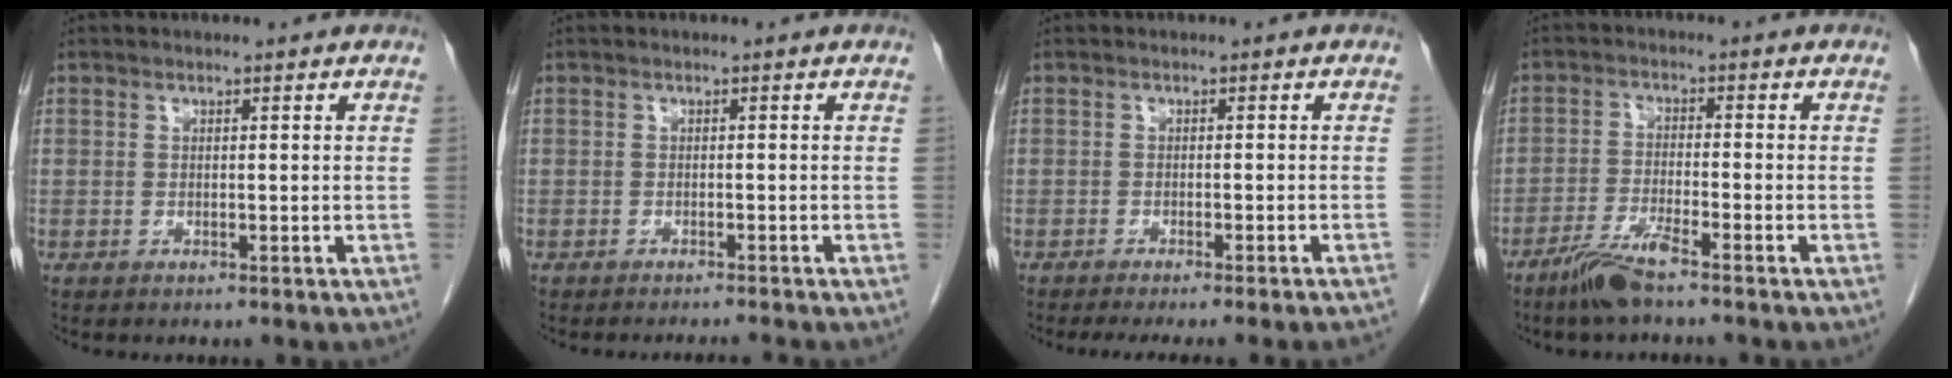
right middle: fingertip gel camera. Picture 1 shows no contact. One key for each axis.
{"total": 2.3, "fx": -2.1, "fy": -0.9, "fz": 0.3, "tx": -0.002, "ty": -0.008, "tz": -0.027}
{"total": 10.3, "fx": -9.3, "fy": -0.7, "fz": 4.4, "tx": -0.032, "ty": -0.022, "tz": -0.112}
{"total": 5.4, "fx": -4.1, "fy": 0.1, "fz": 3.5, "tx": -0.077, "ty": -0.013, "tz": -0.084}